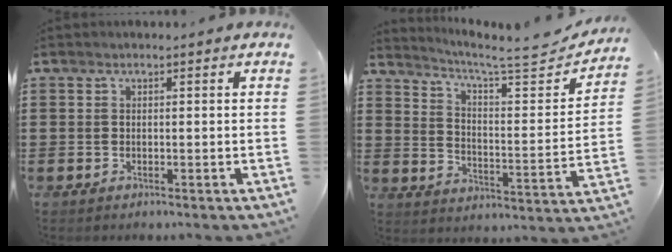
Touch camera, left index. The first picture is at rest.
{"total": 6.5, "force": [5.7, 0.2, 3.1], "torque": [-0.079, -0.043, 0.089]}